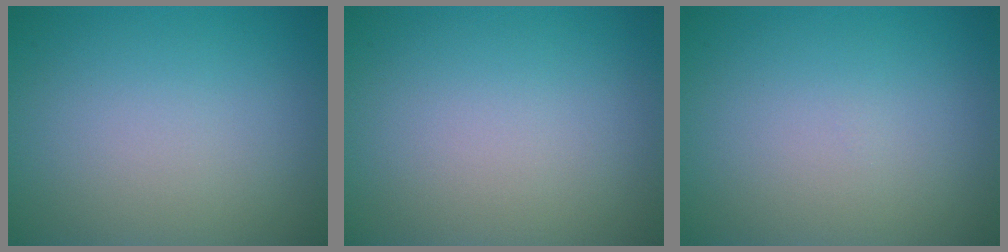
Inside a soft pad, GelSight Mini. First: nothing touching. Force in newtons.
{"total": 0.0}
{"total": 0.0}